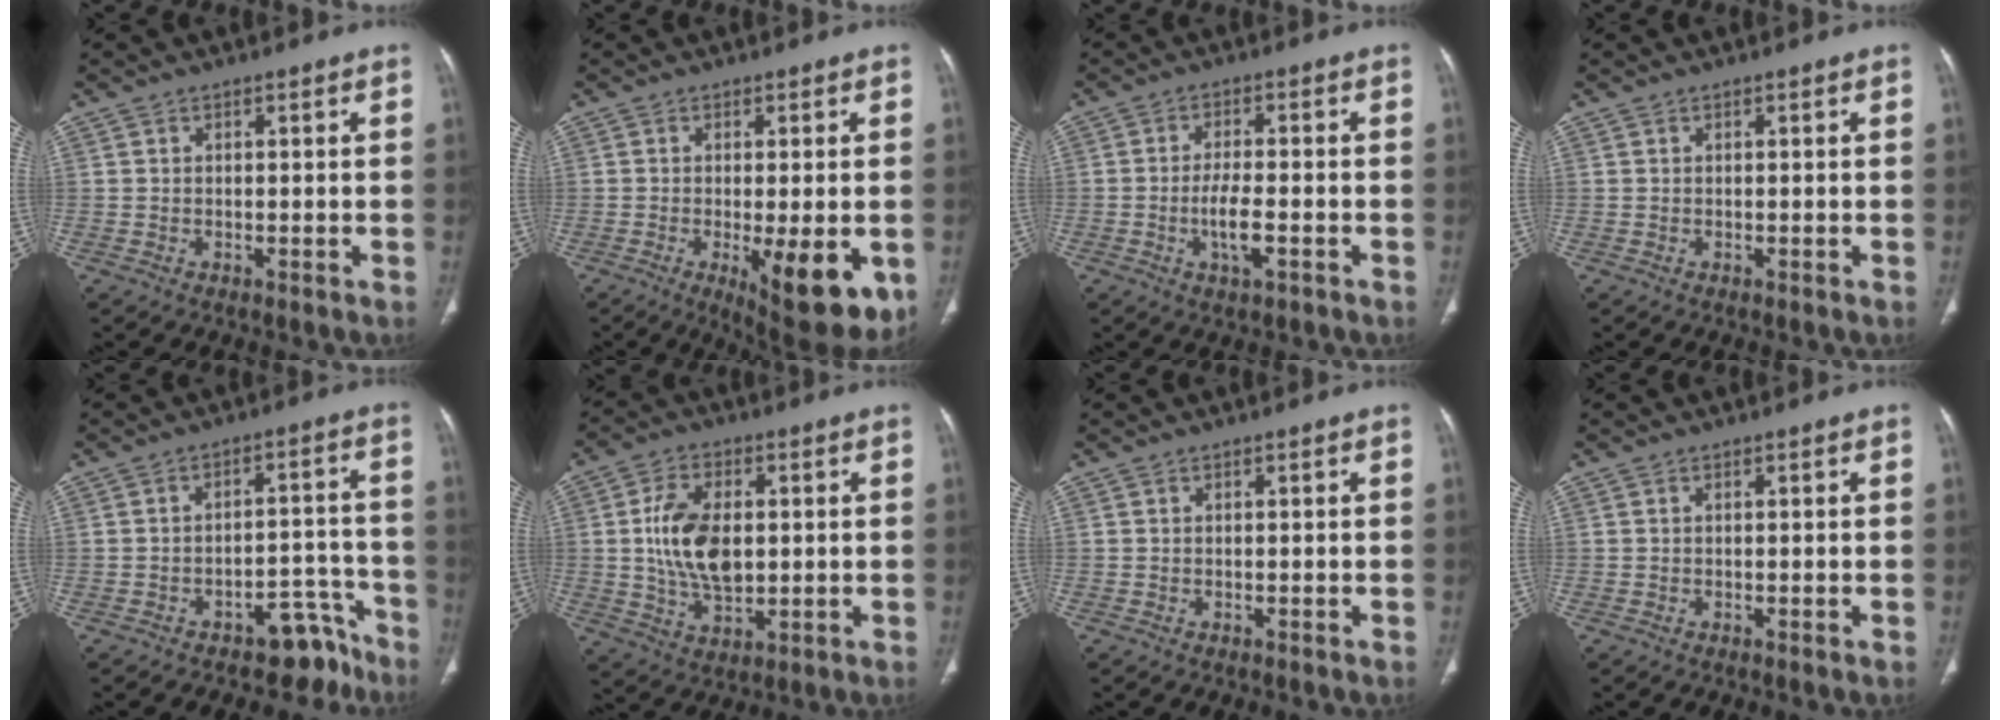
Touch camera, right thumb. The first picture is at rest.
{"total": 13.4, "force": [-3.9, 4.3, 12.1], "torque": [-0.148, -0.021, -0.042]}
{"total": 5.4, "force": [-1.9, 1.9, 4.8], "torque": [-0.089, 0.005, -0.033]}
{"total": 0.0}
{"total": 7.5, "force": [-5.7, 3.9, 2.9], "torque": [-0.008, 0.077, -0.079]}
{"total": 12.2, "force": [1.0, 7.3, 9.8], "torque": [-0.172, -0.004, 0.024]}
{"total": 0.0}
{"total": 0.0}